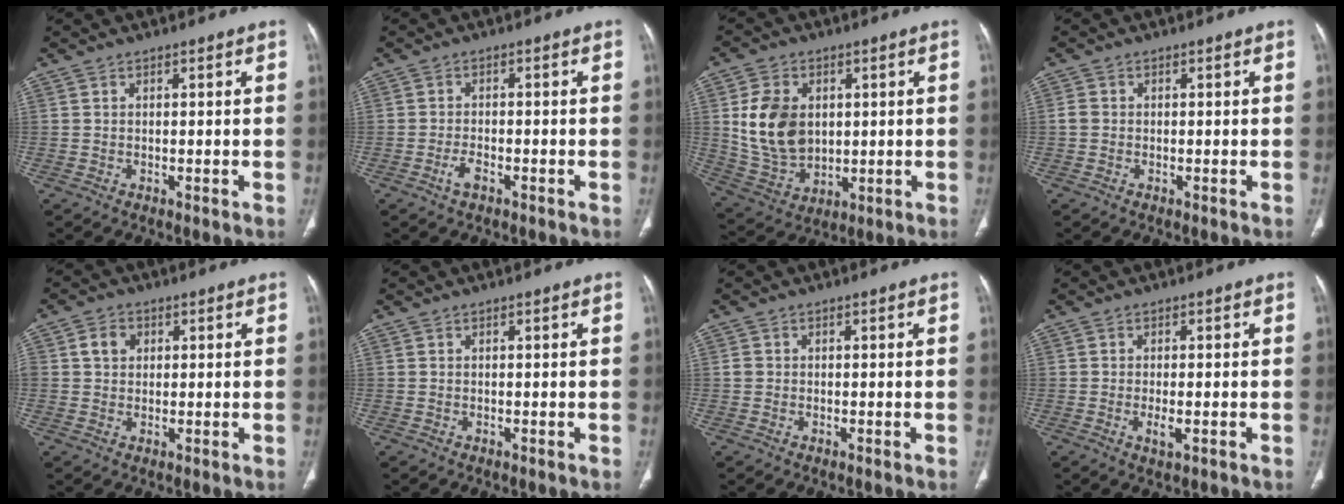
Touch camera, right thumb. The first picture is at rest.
{"total": 2.5, "force": [-1.5, 1.0, 1.8], "torque": [-0.035, 0.011, -0.029]}
{"total": 13.3, "force": [2.2, 9.7, 8.9], "torque": [-0.143, -0.012, 0.057]}
{"total": 1.5, "force": [-0.1, 1.3, 0.8], "torque": [-0.012, 0.003, -0.003]}
{"total": 3.9, "force": [1.1, 3.1, 2.0], "torque": [-0.024, 0.005, 0.020]}
{"total": 0.0}
{"total": 1.1, "force": [0.0, 1.1, 0.4], "torque": [-0.003, 0.003, 0.003]}
{"total": 2.7, "force": [-0.8, 0.9, 2.4], "torque": [-0.044, -0.004, -0.015]}